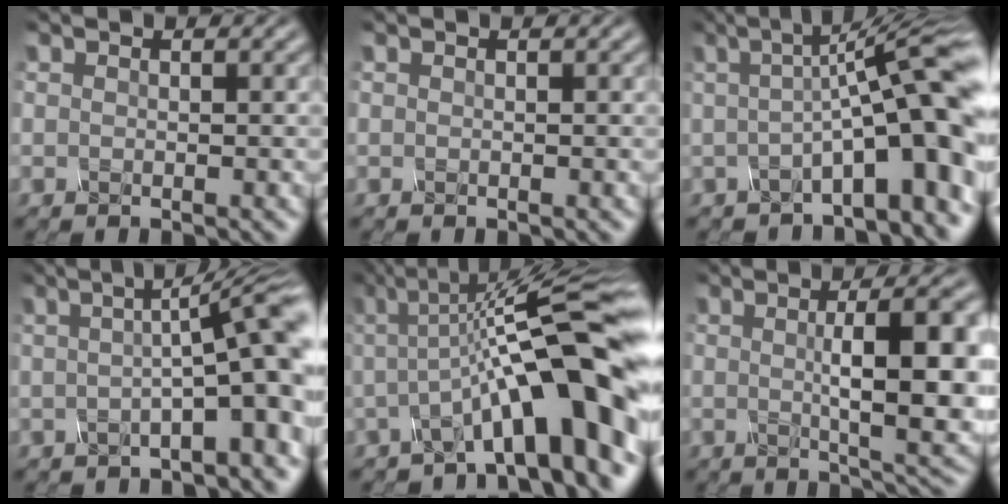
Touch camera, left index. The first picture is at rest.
{"total": 0.0}
{"total": 11.2, "force": [-0.7, 2.7, 10.8], "torque": [-0.129, 0.025, -0.018]}
{"total": 9.1, "force": [0.1, 2.2, 8.9], "torque": [-0.096, 0.026, -0.010]}
{"total": 12.9, "force": [-1.4, 3.1, 12.4], "torque": [-0.168, 0.025, -0.028]}
{"total": 10.6, "force": [0.6, 2.9, 10.1], "torque": [-0.119, 0.006, 0.009]}